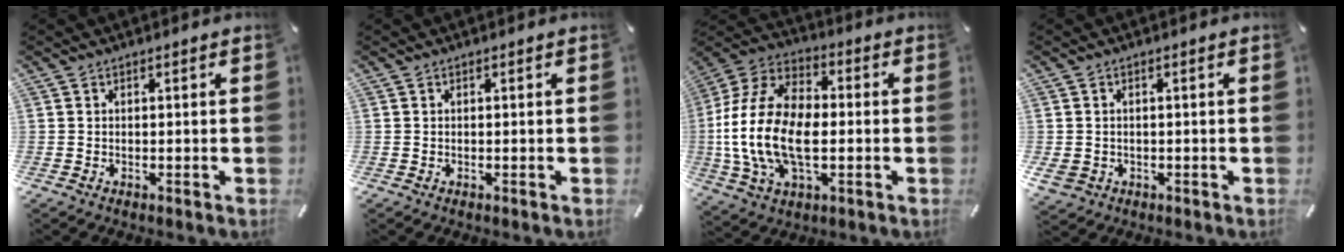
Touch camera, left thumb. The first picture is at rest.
{"total": 0.0}
{"total": 18.5, "force": [-3.4, 11.7, 14.0], "torque": [-0.306, 0.016, -0.061]}
{"total": 2.6, "force": [-0.6, 2.2, 1.1], "torque": [-0.036, -0.002, -0.015]}